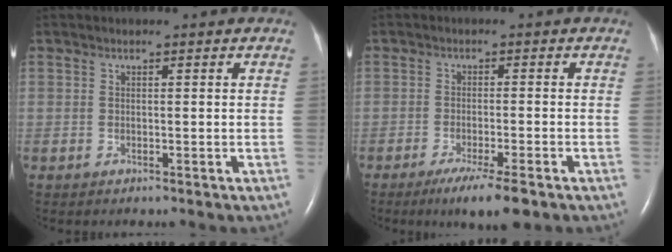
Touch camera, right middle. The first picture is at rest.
{"total": 6.9, "force": [-4.6, 0.2, 5.2], "torque": [-0.085, -0.018, -0.072]}